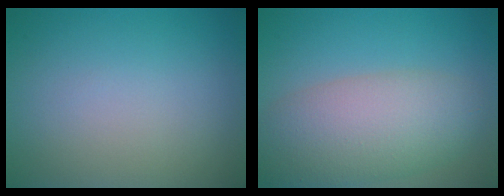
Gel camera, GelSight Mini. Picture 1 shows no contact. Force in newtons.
{"total": 7.3, "press": 7.3, "slide": 0.5}